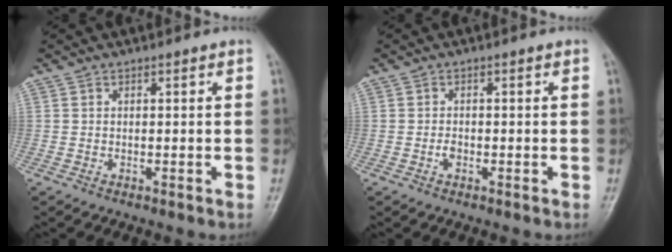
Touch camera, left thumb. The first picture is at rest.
{"total": 1.4, "force": [-0.4, 1.0, 0.9], "torque": [-0.010, 0.002, -0.010]}